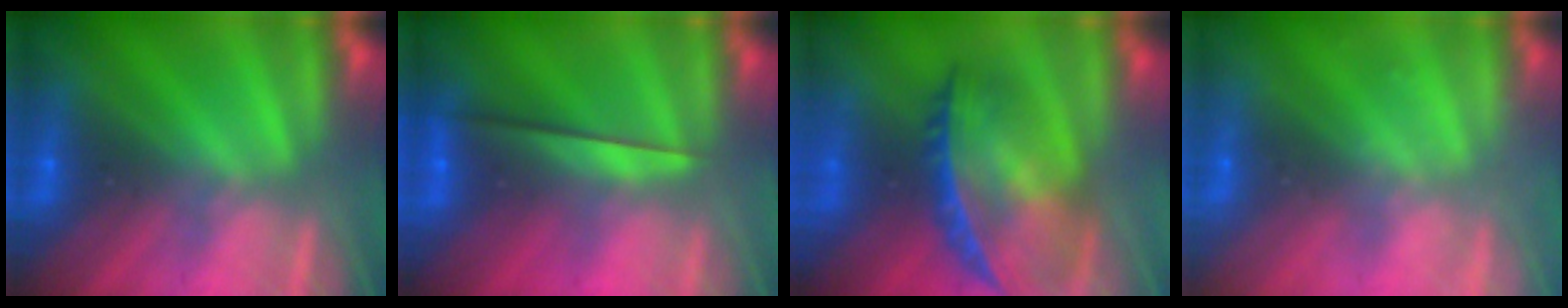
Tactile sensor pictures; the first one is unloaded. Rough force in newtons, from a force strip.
{"total": 2.3}
{"total": 5.9}
{"total": 2.3}